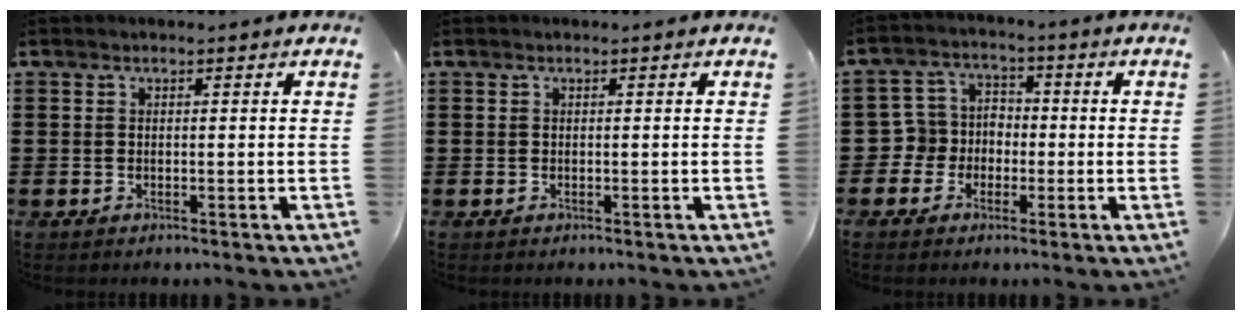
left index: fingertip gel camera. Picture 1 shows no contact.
{"total": 0.0}
{"total": 5.0, "force": [-2.0, 4.5, 0.7], "torque": [-0.048, 0.008, -0.047]}